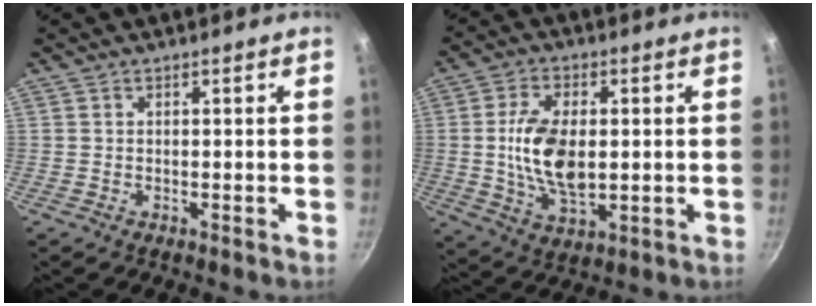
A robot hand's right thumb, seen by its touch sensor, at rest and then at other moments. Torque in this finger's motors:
{"motor_torque": [1.86, 1.57, 1.47, -0.26, 0.47]}